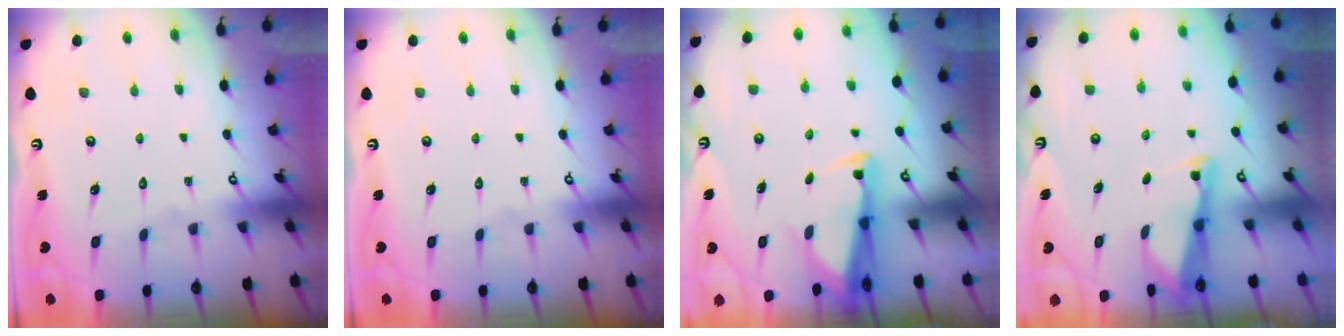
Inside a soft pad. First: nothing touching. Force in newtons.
{"total": 0.0}
{"total": 3.0, "press": 2.9, "slide": 1.0}
{"total": 2.5, "press": 2.5, "slide": 0.2}